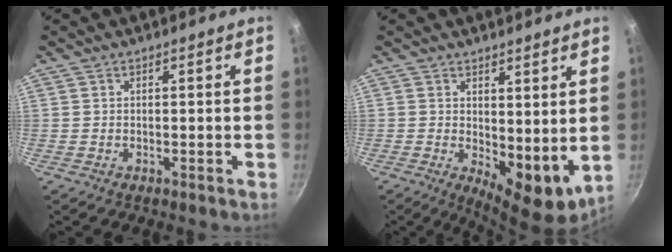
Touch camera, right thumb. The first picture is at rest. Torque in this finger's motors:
{"motor_torque": [-0.39, 0.67, 0.35, 0.01, 0.03]}